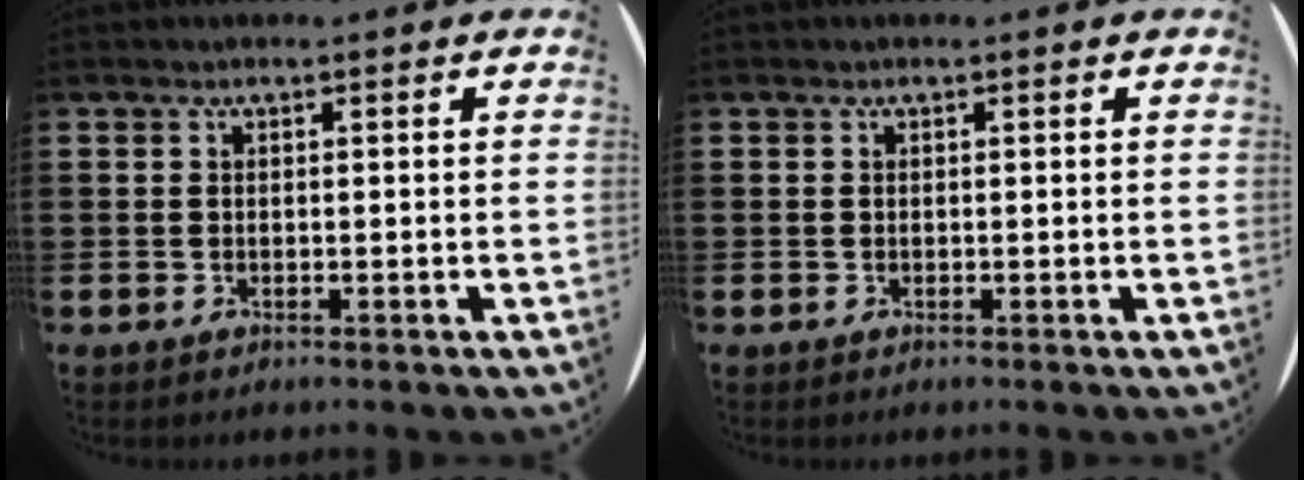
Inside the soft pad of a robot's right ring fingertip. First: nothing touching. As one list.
[{"total": 0.0}]